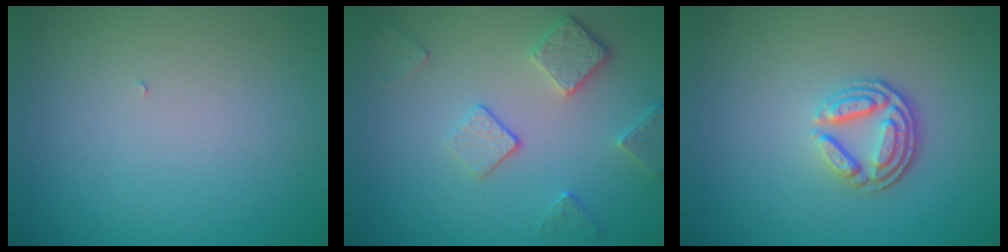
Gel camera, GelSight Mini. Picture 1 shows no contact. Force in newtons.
{"total": 3.8, "press": 2.9, "slide": 2.4}
{"total": 3.7, "press": 2.7, "slide": 2.4}